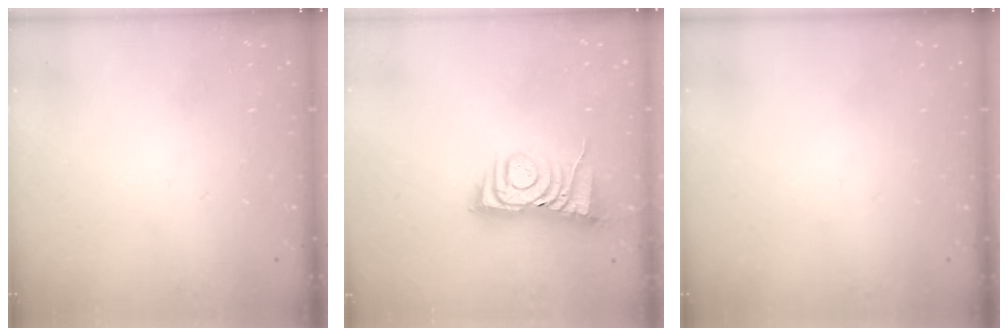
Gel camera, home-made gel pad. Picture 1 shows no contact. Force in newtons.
{"total": 7.3, "press": 7.2, "slide": 0.8}
{"total": 0.0}